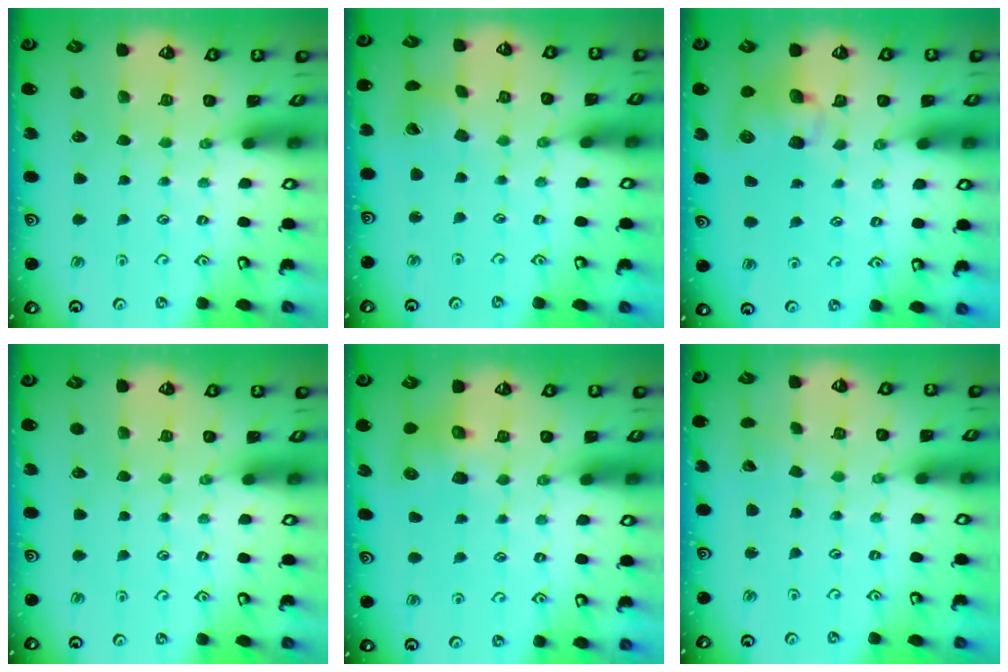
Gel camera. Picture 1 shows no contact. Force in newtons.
{"total": 7.4, "press": 7.4, "slide": 0.8}
{"total": 8.3, "press": 8.2, "slide": 1.1}
{"total": 0.0}
{"total": 7.4, "press": 7.3, "slide": 1.2}
{"total": 2.0, "press": 2.0, "slide": 0.2}